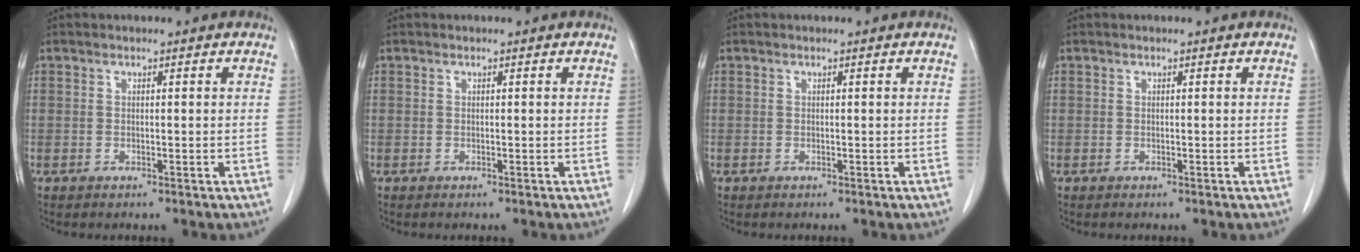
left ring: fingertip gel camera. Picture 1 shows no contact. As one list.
[{"total": 0.0}, {"total": 0.0}, {"total": 0.0}]